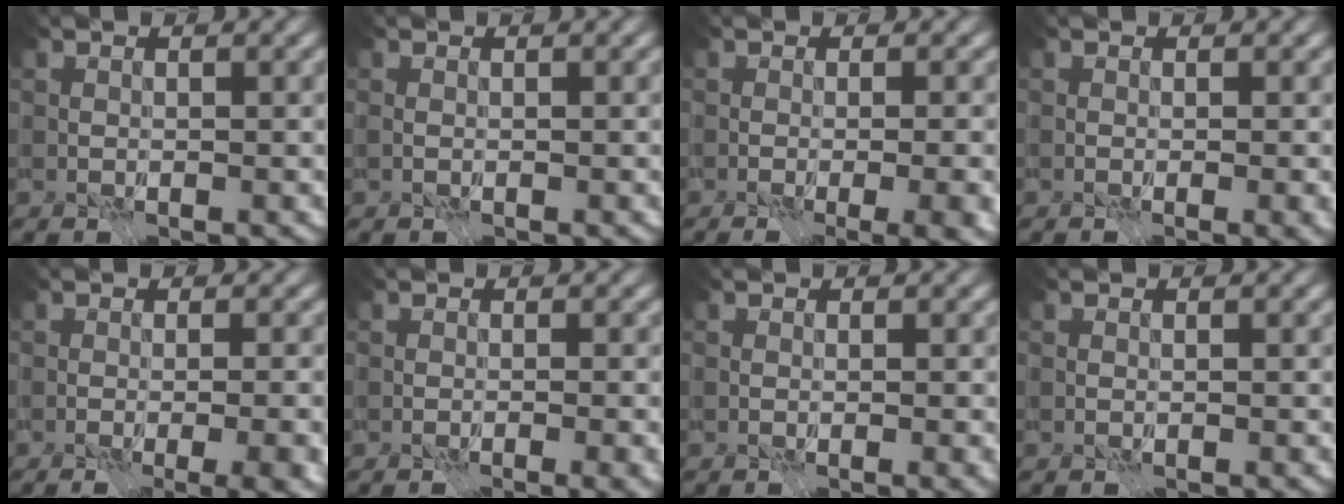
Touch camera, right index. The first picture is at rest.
{"total": 0.5, "force": [-0.2, -0.4, -0.3], "torque": [0.013, 0.000, -0.004]}
{"total": 8.3, "force": [-3.3, 3.6, 6.8], "torque": [-0.064, -0.014, -0.011]}
{"total": 2.4, "force": [-0.9, 0.8, 2.1], "torque": [-0.008, -0.009, -0.004]}
{"total": 8.9, "force": [-4.2, 3.8, 6.9], "torque": [-0.066, -0.009, -0.024]}
{"total": 4.4, "force": [-2.1, 1.9, 3.3], "torque": [-0.017, -0.020, -0.016]}
{"total": 1.5, "force": [-0.6, 0.4, 1.4], "torque": [-0.002, -0.007, -0.005]}
{"total": 0.6, "force": [-0.4, -0.4, -0.2], "torque": [0.014, -0.005, -0.004]}